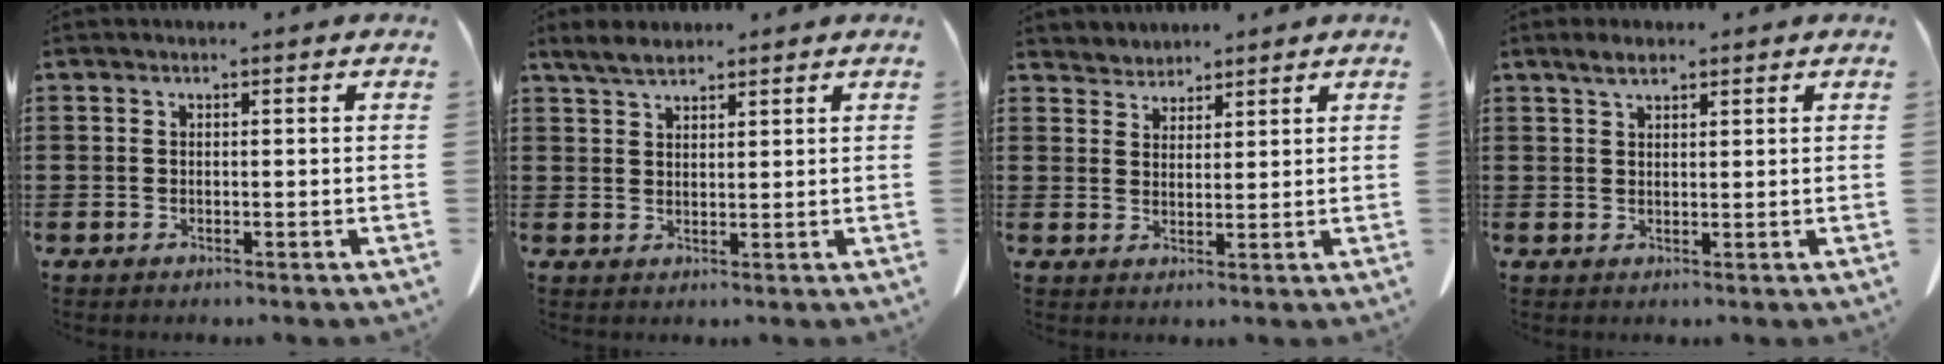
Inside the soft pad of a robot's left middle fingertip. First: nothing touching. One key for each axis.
{"total": 3.2, "fx": 2.7, "fy": 1.0, "fz": 1.5, "tx": -0.037, "ty": 0.000, "tz": 0.051}
{"total": 3.0, "fx": 2.8, "fy": 0.8, "fz": -0.5, "tx": -0.001, "ty": -0.006, "tz": 0.055}
{"total": 2.7, "fx": 2.0, "fy": 0.9, "fz": 1.6, "tx": -0.027, "ty": 0.000, "tz": 0.035}